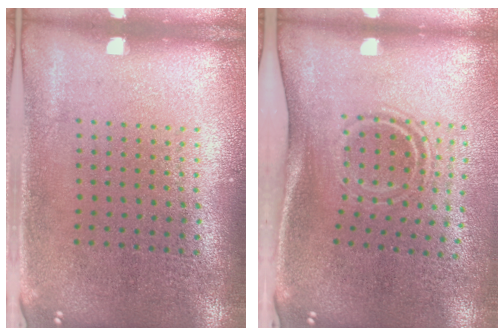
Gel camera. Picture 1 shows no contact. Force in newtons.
{"total": 1.9, "press": 1.1, "slide": 1.5}